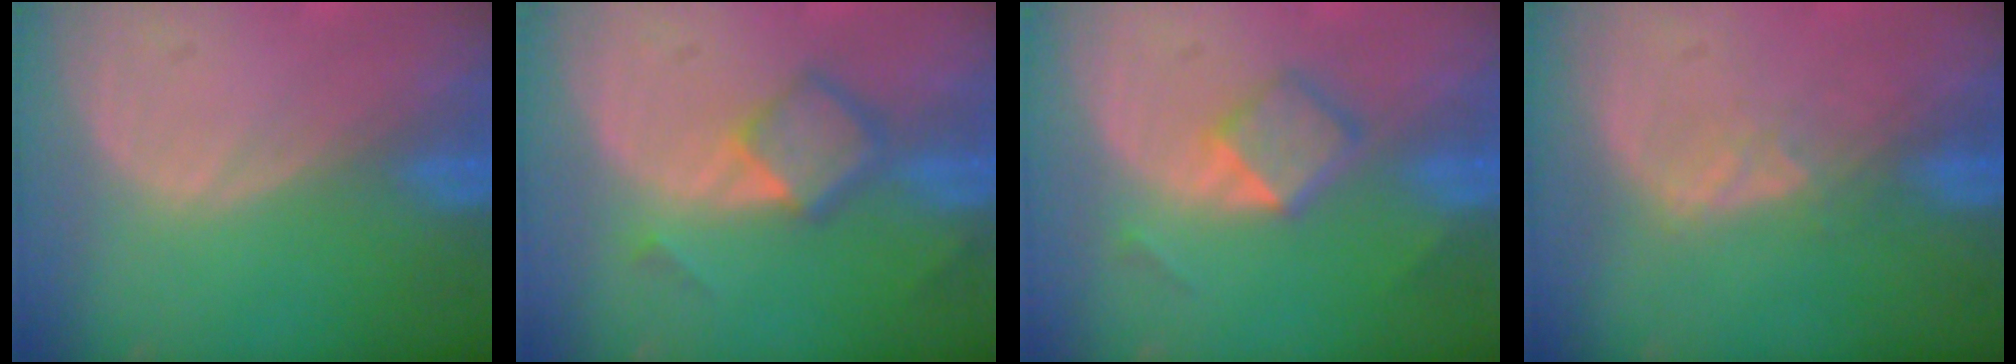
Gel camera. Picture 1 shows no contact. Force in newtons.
{"total": 5.7, "press": 4.9, "slide": 3.0}
{"total": 4.3, "press": 4.3, "slide": 0.4}
{"total": 2.3, "press": 2.2, "slide": 0.9}